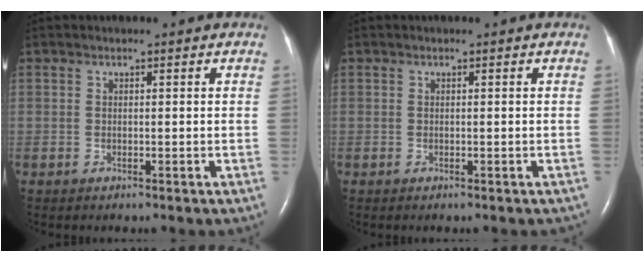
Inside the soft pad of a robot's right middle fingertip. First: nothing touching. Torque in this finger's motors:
{"motor_torque": [0.13, -0.08, 0.00, 0.01]}